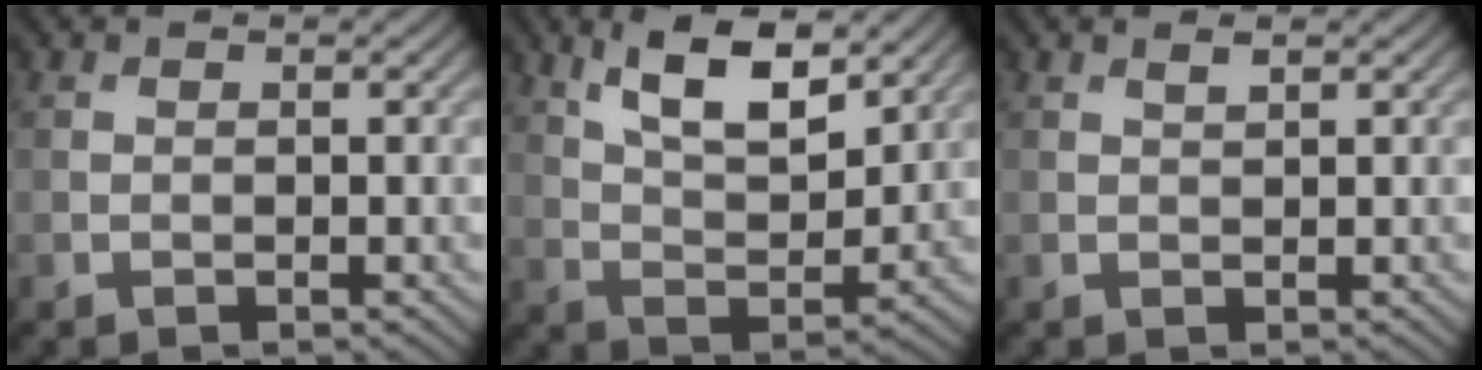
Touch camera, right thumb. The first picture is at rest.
{"total": 10.0, "force": [6.0, 3.7, 7.1], "torque": [-0.134, -0.008, 0.111]}
{"total": 0.8, "force": [0.6, 0.1, 0.5], "torque": [-0.011, 0.001, 0.012]}